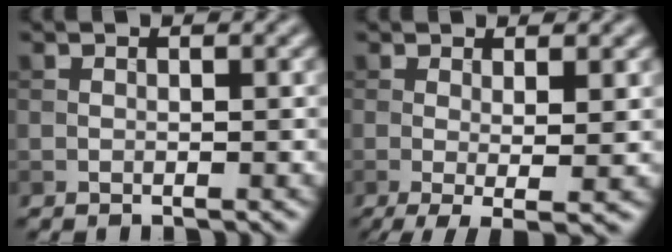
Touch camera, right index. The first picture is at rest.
{"total": 4.4, "force": [-0.5, 1.0, 4.2], "torque": [-0.065, -0.008, -0.009]}